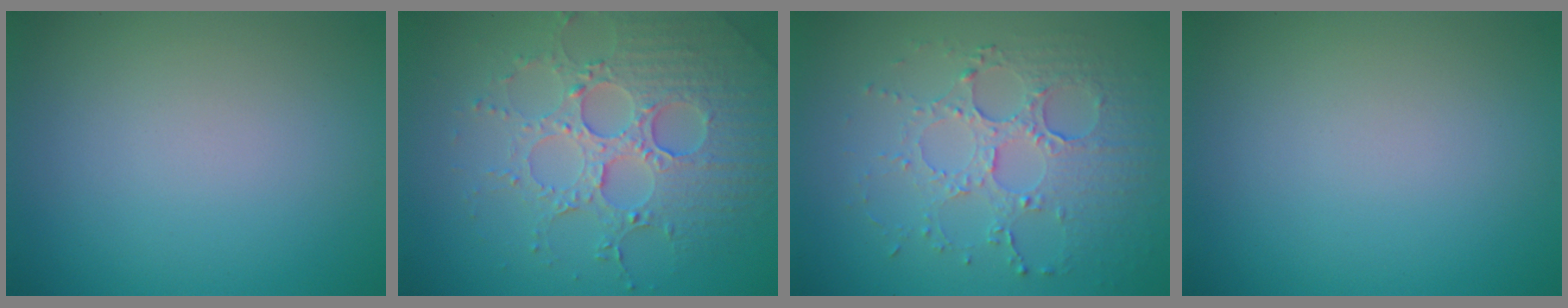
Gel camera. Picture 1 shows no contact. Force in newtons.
{"total": 5.6, "press": 4.8, "slide": 2.9}
{"total": 4.6, "press": 3.7, "slide": 2.8}
{"total": 0.0}